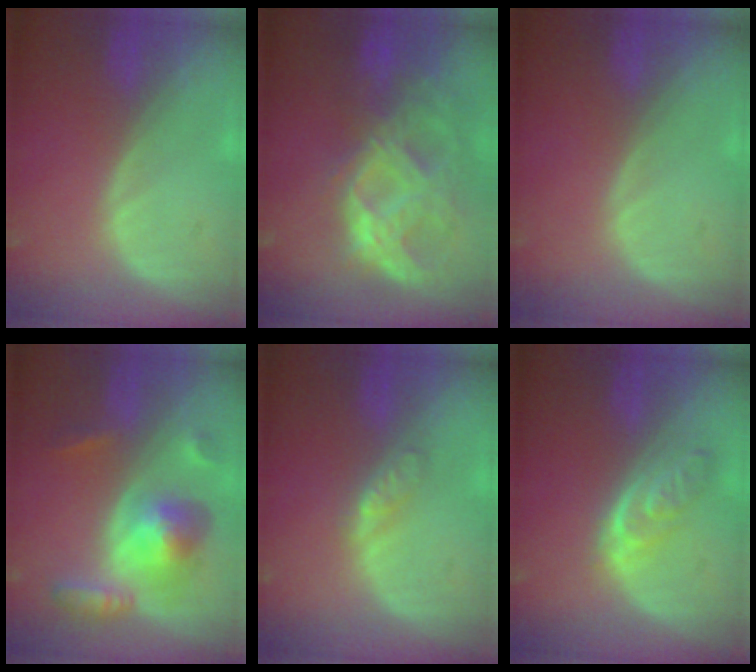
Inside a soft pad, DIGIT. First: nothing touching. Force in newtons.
{"total": 11.1, "press": 9.4, "slide": 6.0}
{"total": 0.0}
{"total": 7.9, "press": 7.9, "slide": 0.5}
{"total": 2.7, "press": 2.7, "slide": 0.3}
{"total": 4.7, "press": 4.7, "slide": 0.7}